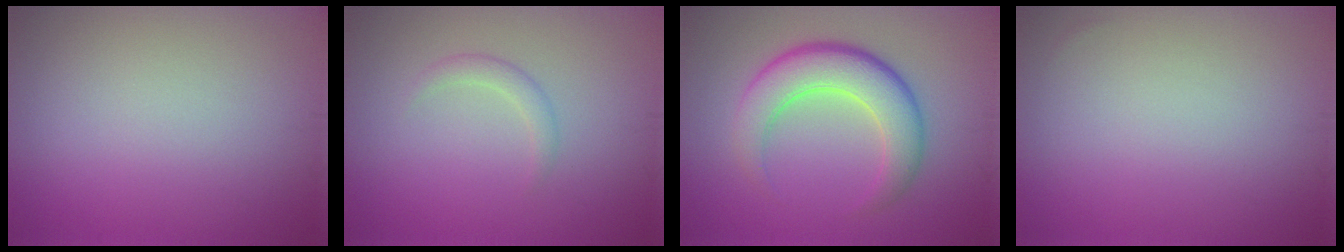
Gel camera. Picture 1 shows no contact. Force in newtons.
{"total": 1.3, "press": 1.3, "slide": 0.1}
{"total": 6.2, "press": 6.2, "slide": 0.3}
{"total": 0.0}